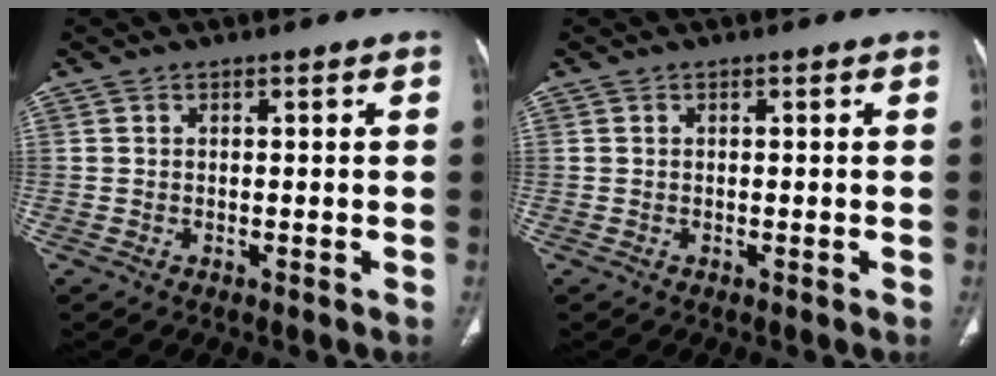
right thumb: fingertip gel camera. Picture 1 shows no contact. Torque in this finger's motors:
{"motor_torque": [0.11, 0.11, -0.19, -0.18, 0.01]}